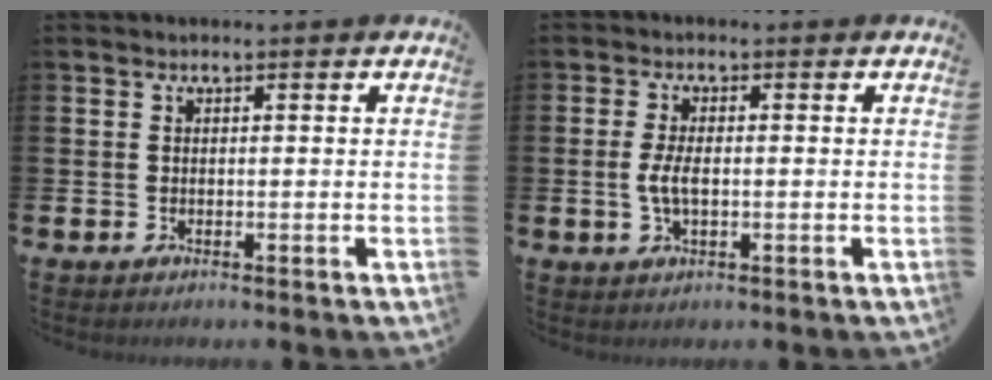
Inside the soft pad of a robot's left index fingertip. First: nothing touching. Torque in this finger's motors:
{"motor_torque": [0.22, 0.06, 0.10, 0.08]}